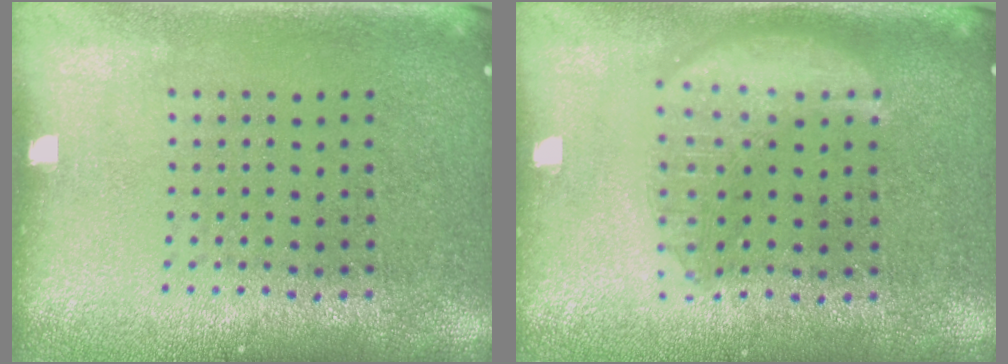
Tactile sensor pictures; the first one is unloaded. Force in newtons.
{"total": 2.8, "press": 2.8, "slide": 0.3}